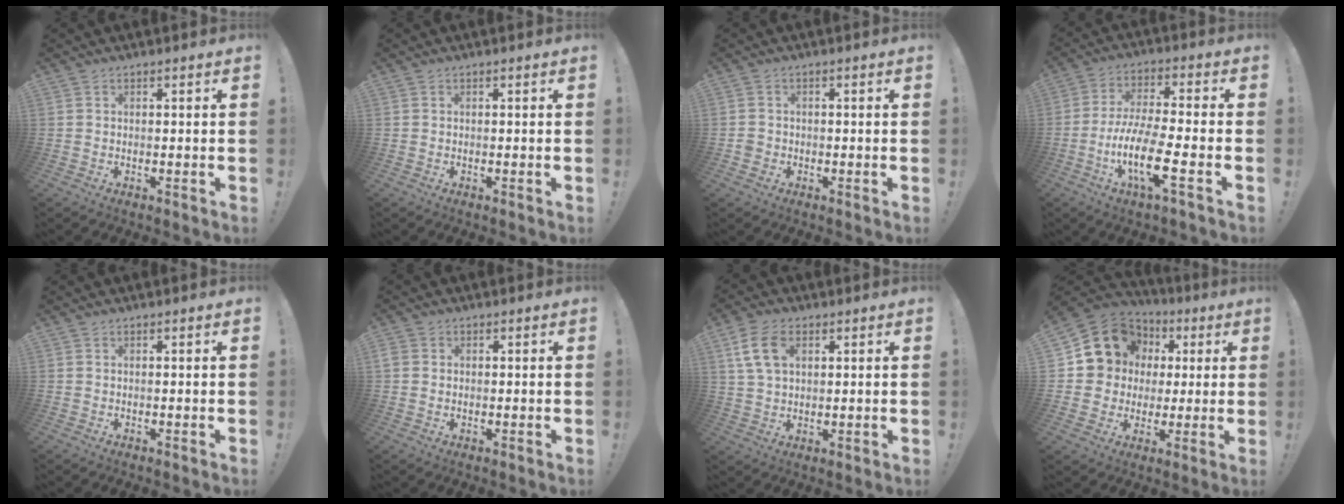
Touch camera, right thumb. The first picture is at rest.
{"total": 0.0}
{"total": 2.4, "force": [-1.2, 1.9, 0.9], "torque": [-0.014, 0.006, -0.021]}
{"total": 15.8, "force": [-5.7, 3.8, 14.2], "torque": [-0.275, 0.010, -0.099]}
{"total": 0.0}
{"total": 2.1, "force": [0.1, 1.9, 0.9], "torque": [-0.019, 0.006, 0.003]}
{"total": 10.4, "force": [4.0, 6.3, 7.3], "torque": [-0.133, -0.001, 0.075]}
{"total": 13.3, "force": [4.5, 11.8, 4.0], "torque": [-0.055, -0.020, 0.105]}